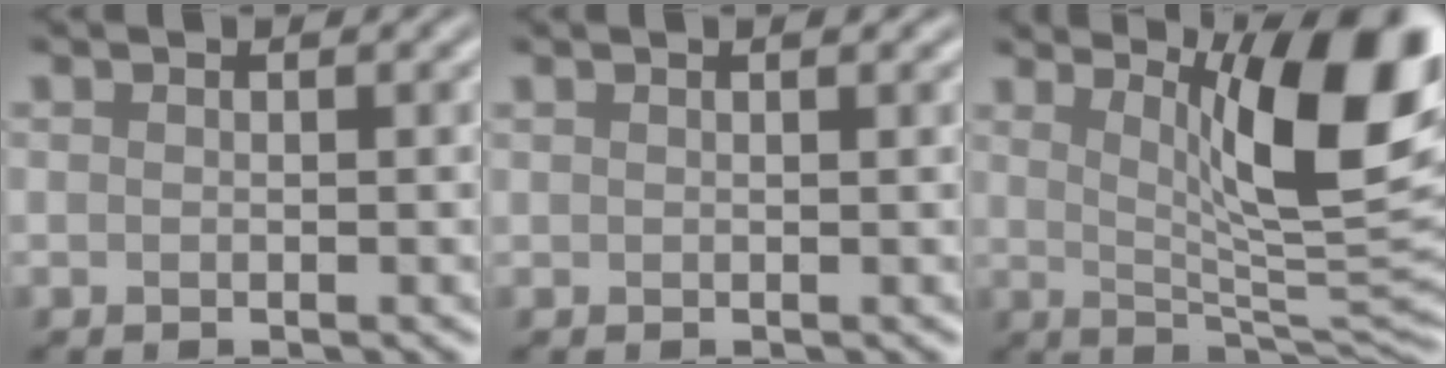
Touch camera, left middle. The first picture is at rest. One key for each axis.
{"total": 1.6, "fx": 1.2, "fy": 0.7, "fz": 0.9, "tx": -0.001, "ty": 0.010, "tz": -0.003}
{"total": 11.8, "fx": 4.0, "fy": 2.5, "fz": 10.8, "tx": -0.133, "ty": 0.001, "tz": 0.071}